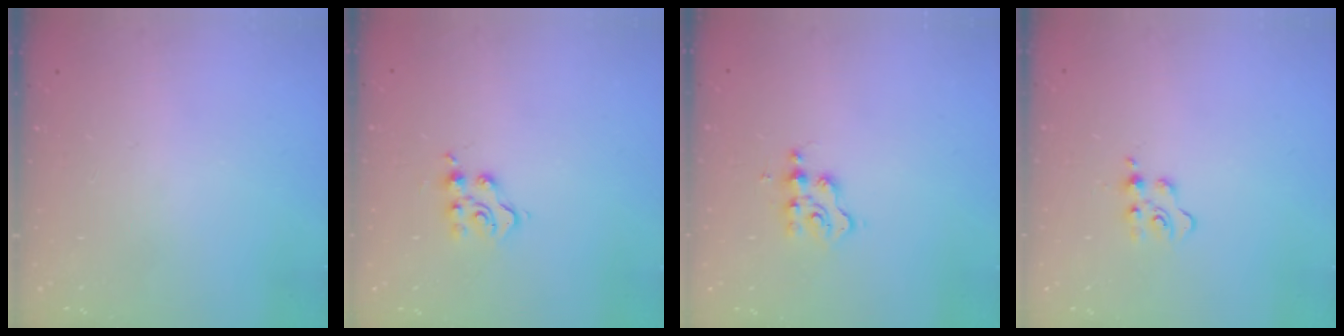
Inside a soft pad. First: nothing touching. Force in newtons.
{"total": 4.8, "press": 4.8, "slide": 0.2}
{"total": 2.7, "press": 2.7, "slide": 0.4}
{"total": 5.5, "press": 5.4, "slide": 0.6}